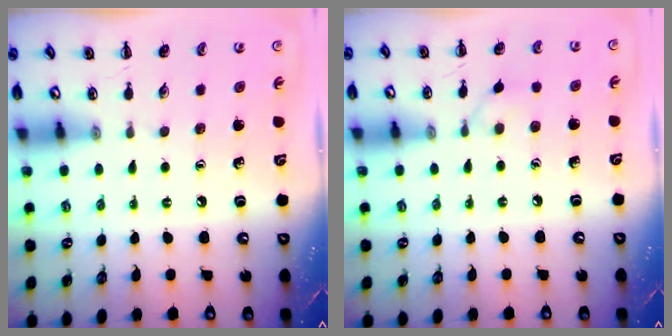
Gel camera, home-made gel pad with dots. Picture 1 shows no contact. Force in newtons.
{"total": 2.8, "press": 2.5, "slide": 1.1}